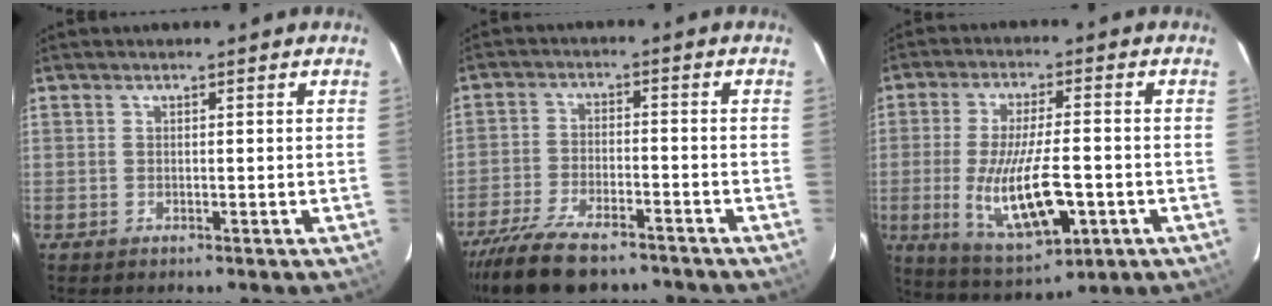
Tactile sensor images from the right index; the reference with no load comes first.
{"total": 14.9, "force": [-12.0, 4.8, 7.3], "torque": [-0.166, -0.025, -0.207]}
{"total": 15.5, "force": [-4.0, 4.9, 14.1], "torque": [-0.275, -0.029, -0.055]}